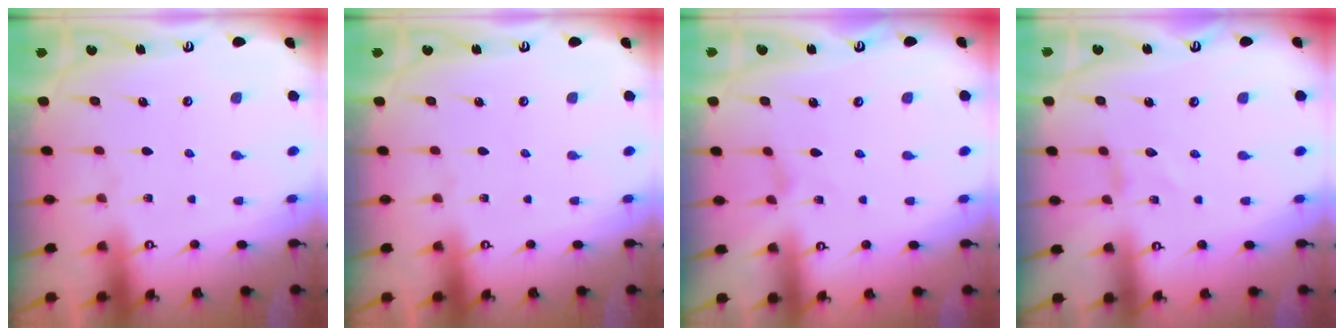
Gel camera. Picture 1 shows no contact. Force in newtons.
{"total": 0.0}
{"total": 0.0}
{"total": 0.0}